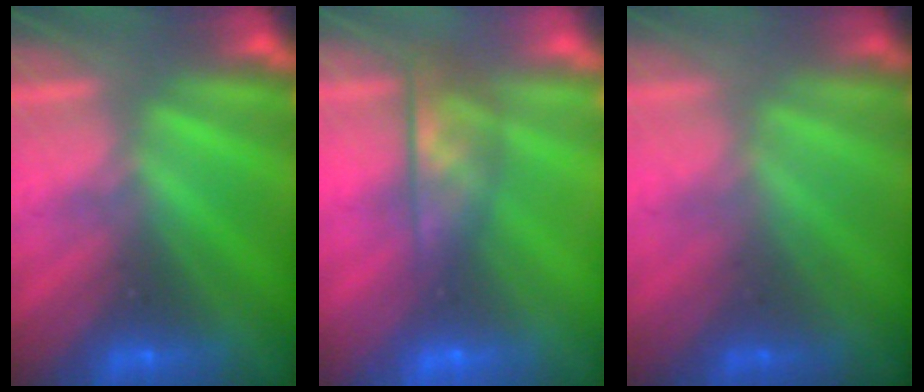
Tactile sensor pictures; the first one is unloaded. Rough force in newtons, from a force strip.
{"total": 7.2}
{"total": 1.1}